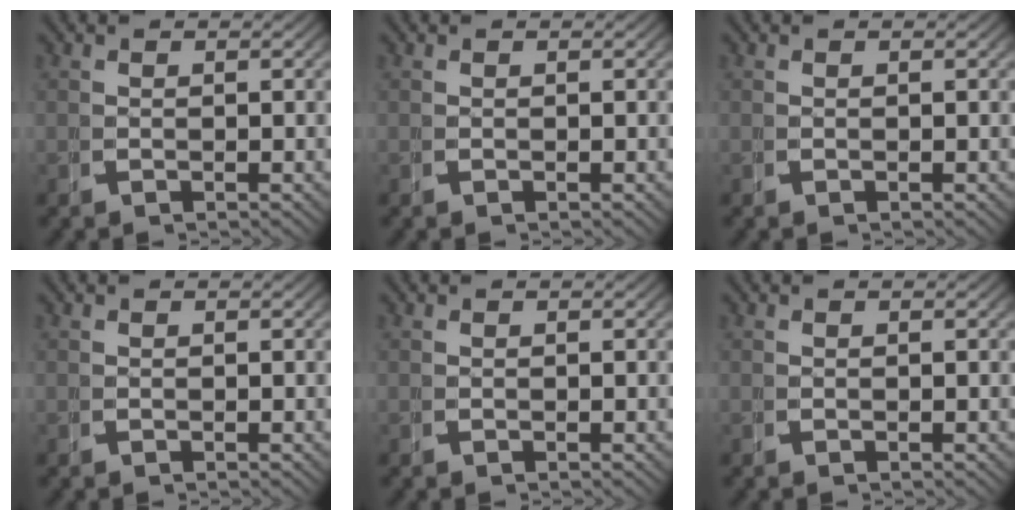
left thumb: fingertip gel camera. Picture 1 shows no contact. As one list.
[{"total": 0.0}, {"total": 0.0}, {"total": 0.0}, {"total": 0.0}, {"total": 0.0}]